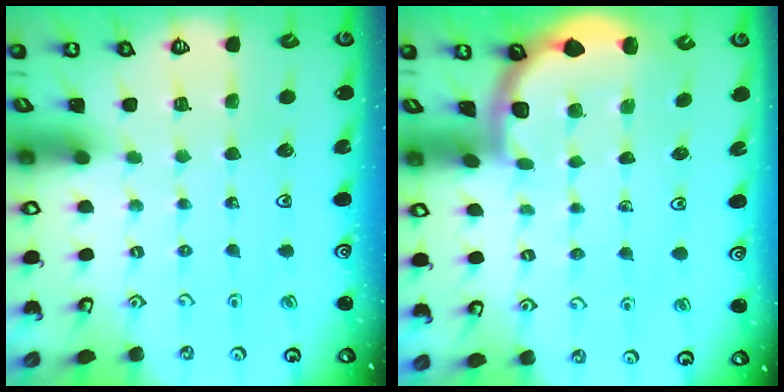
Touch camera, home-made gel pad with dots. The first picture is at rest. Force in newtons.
{"total": 2.2, "press": 2.2, "slide": 0.1}